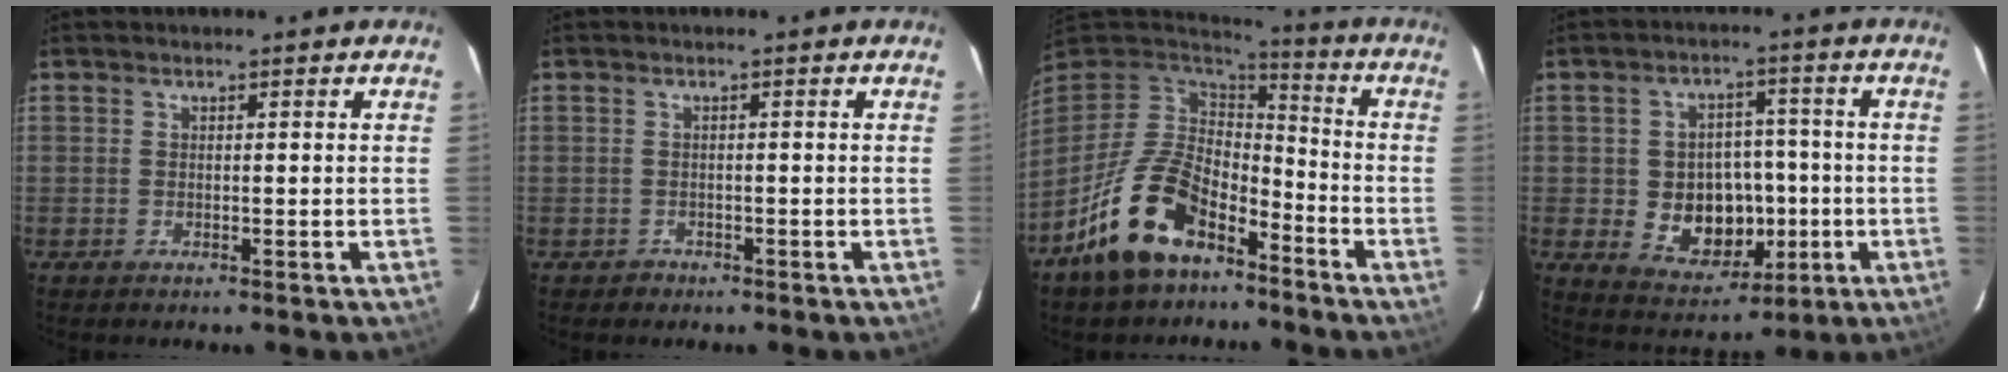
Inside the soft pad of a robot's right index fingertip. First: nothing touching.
{"total": 1.5, "force": [-0.9, 1.2, 0.0], "torque": [0.000, 0.004, -0.011]}
{"total": 16.7, "force": [-9.8, 9.1, 10.1], "torque": [-0.206, 0.000, -0.165]}
{"total": 11.5, "force": [-2.2, 9.2, 6.5], "torque": [-0.135, 0.008, -0.013]}